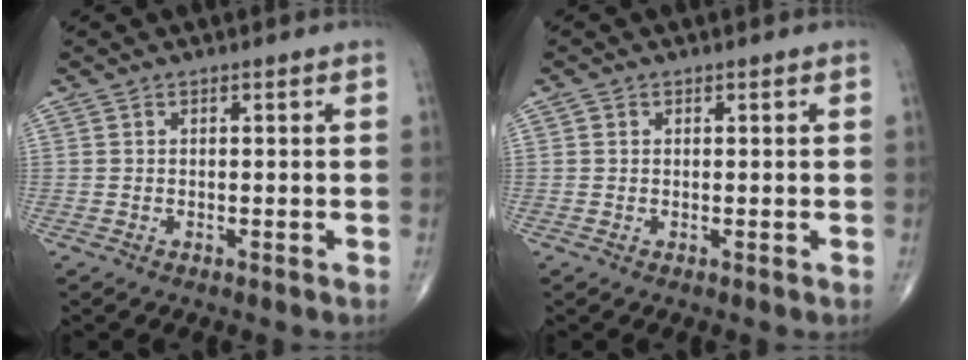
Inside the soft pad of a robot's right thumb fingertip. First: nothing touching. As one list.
[{"total": 0.5, "force": [0.1, 0.5, 0.1], "torque": [0.001, 0.001, 0.000]}]